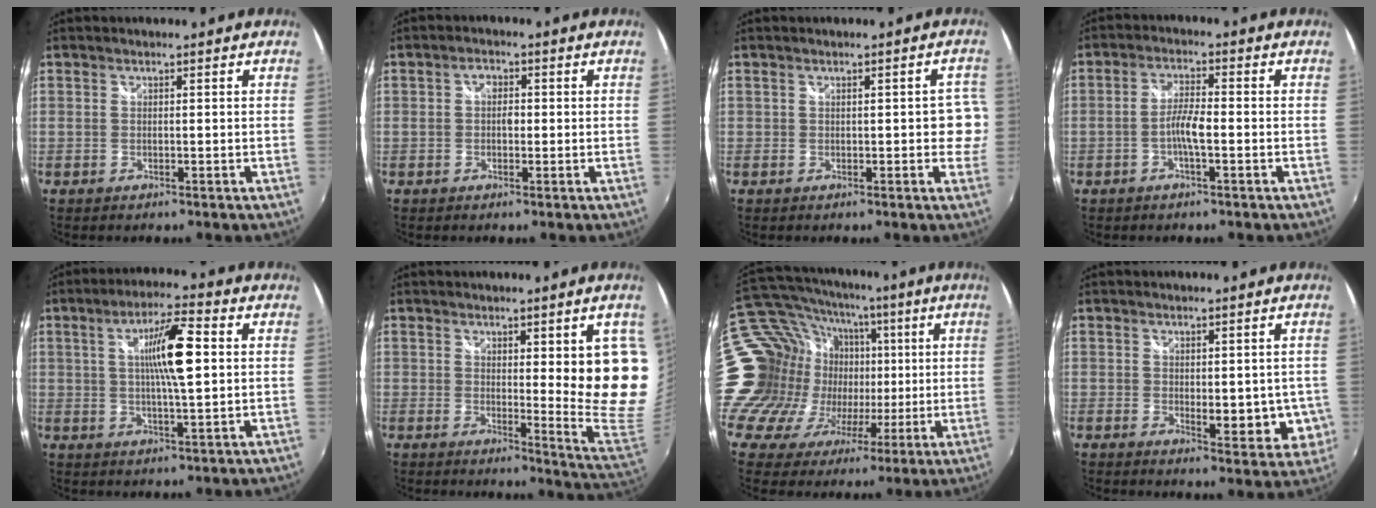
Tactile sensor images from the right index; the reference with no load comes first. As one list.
[{"total": 2.4, "force": [-0.1, 1.8, 1.5], "torque": [-0.024, 0.007, -0.005]}, {"total": 3.3, "force": [0.2, 0.5, 3.3], "torque": [-0.022, 0.000, 0.008]}, {"total": 4.1, "force": [-1.4, 0.5, 3.8], "torque": [-0.080, 0.007, -0.028]}, {"total": 9.3, "force": [2.0, -0.1, 9.1], "torque": [-0.145, -0.001, 0.036]}, {"total": 13.2, "force": [3.5, 0.6, 12.8], "torque": [-0.136, -0.018, 0.061]}, {"total": 23.7, "force": [2.1, 20.7, 11.5], "torque": [-0.296, 0.046, 0.055]}, {"total": 7.9, "force": [-0.6, 3.8, 6.9], "torque": [-0.083, -0.022, -0.003]}]